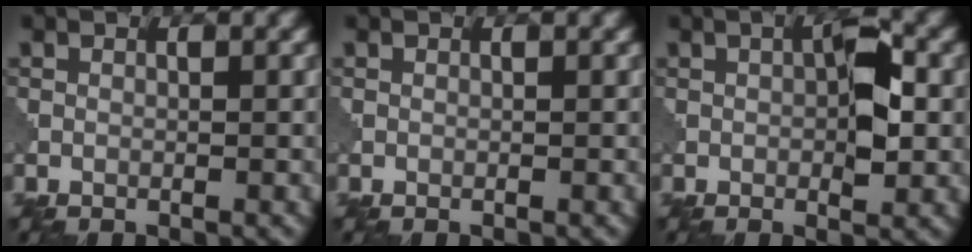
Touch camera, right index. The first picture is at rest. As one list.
[{"total": 0.0}, {"total": 3.6, "force": [0.0, 1.3, 3.4], "torque": [-0.053, 0.003, -0.002]}]